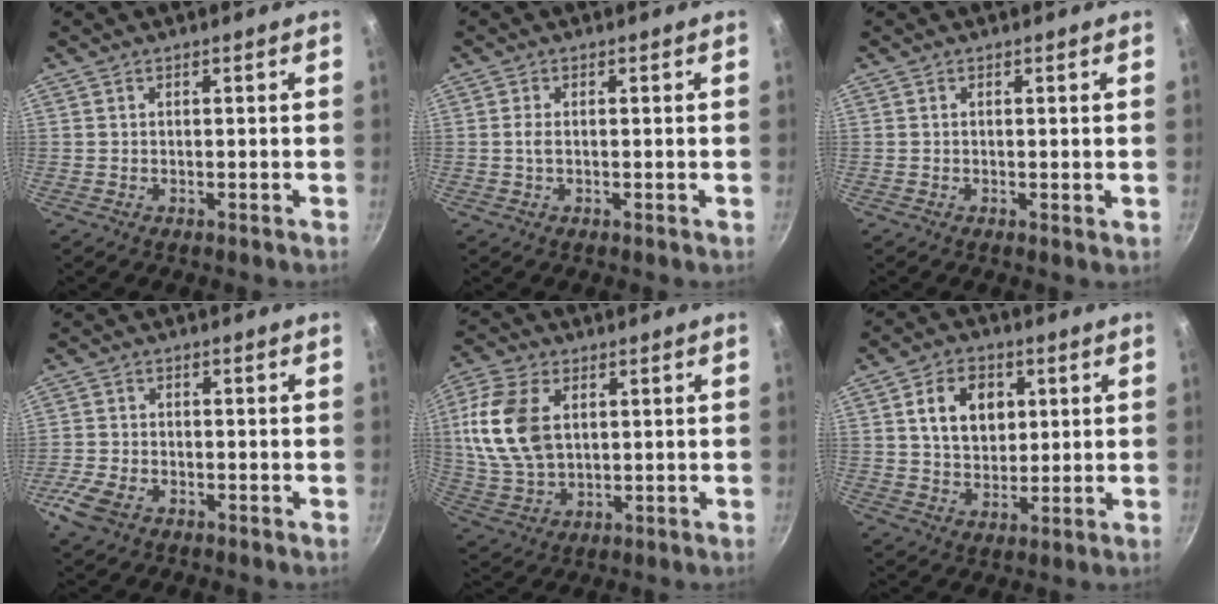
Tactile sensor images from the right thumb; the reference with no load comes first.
{"total": 1.5, "force": [0.0, 0.5, 1.4], "torque": [-0.031, 0.001, -0.002]}
{"total": 0.6, "force": [0.1, 0.1, 0.6], "torque": [-0.009, -0.002, 0.000]}
{"total": 5.1, "force": [-2.8, 2.8, 3.2], "torque": [-0.080, 0.010, -0.061]}
{"total": 14.5, "force": [2.9, 9.4, 10.7], "torque": [-0.205, -0.006, 0.059]}
{"total": 10.3, "force": [2.6, 7.6, 6.5], "torque": [-0.080, -0.002, 0.043]}